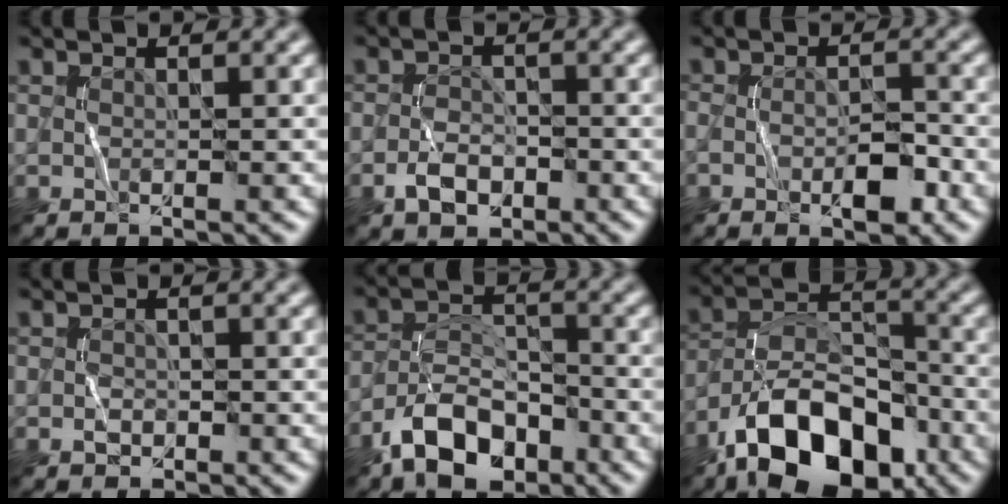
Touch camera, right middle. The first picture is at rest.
{"total": 2.5, "force": [-1.5, 1.6, 1.2], "torque": [-0.020, 0.007, -0.029]}
{"total": 3.3, "force": [-1.5, 1.3, 2.6], "torque": [-0.044, 0.003, -0.025]}
{"total": 0.6, "force": [-0.3, 0.6, 0.0], "torque": [-0.001, 0.004, -0.005]}
{"total": 6.6, "force": [-4.3, 3.6, 3.5], "torque": [-0.056, 0.009, -0.085]}
{"total": 11.3, "force": [-7.2, 5.7, 6.5], "torque": [-0.108, 0.016, -0.130]}